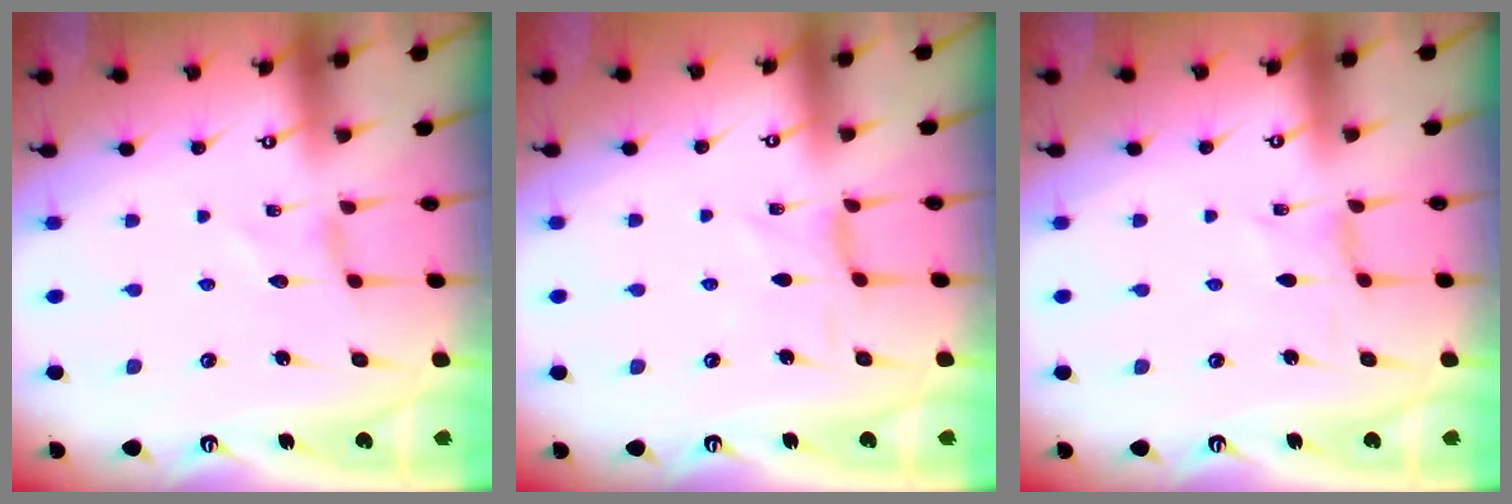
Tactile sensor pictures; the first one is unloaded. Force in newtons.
{"total": 0.8, "press": 0.7, "slide": 0.3}
{"total": 0.0}